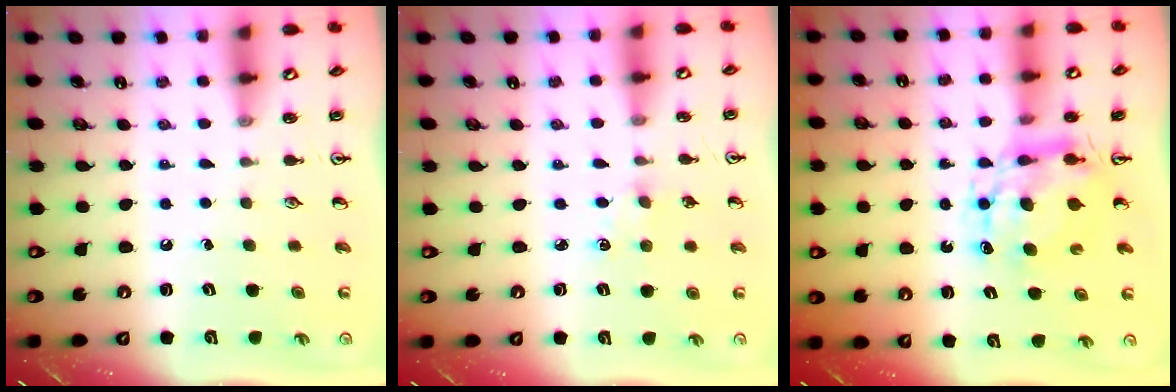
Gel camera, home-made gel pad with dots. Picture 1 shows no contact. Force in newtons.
{"total": 1.7, "press": 1.6, "slide": 0.3}
{"total": 8.3, "press": 8.3, "slide": 0.7}